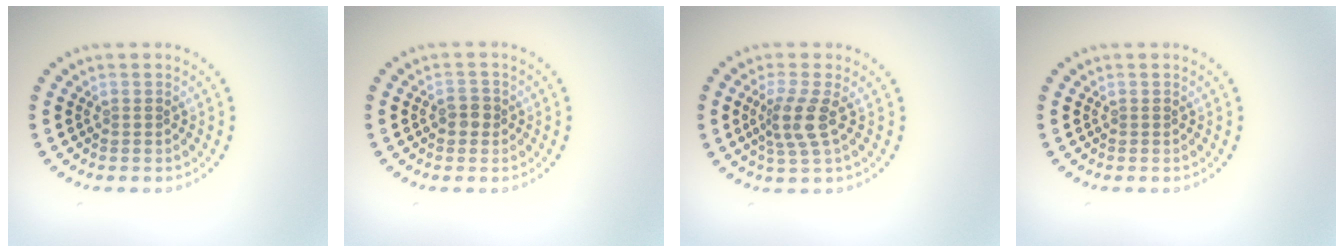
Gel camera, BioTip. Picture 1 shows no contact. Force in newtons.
{"total": 1.5, "press": 1.5, "slide": 0.3}
{"total": 2.8, "press": 2.2, "slide": 1.8}
{"total": 0.0}